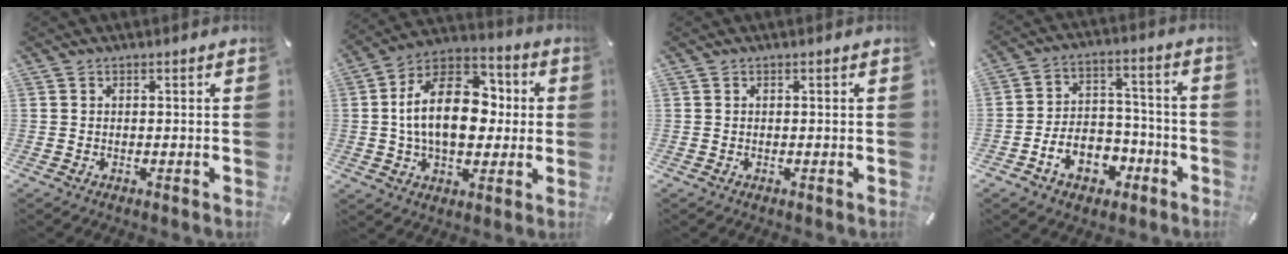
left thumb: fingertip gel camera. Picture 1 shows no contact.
{"total": 19.7, "force": [0.7, 13.1, 14.7], "torque": [-0.271, 0.007, 0.005]}
{"total": 0.0}
{"total": 10.3, "force": [-4.7, 7.9, 4.7], "torque": [-0.082, 0.036, -0.078]}